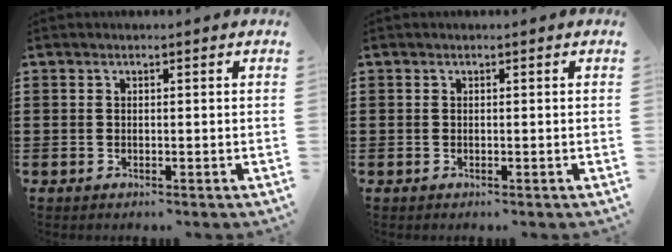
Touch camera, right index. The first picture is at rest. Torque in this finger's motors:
{"motor_torque": [-0.16, 0.14, 0.00, 0.00]}